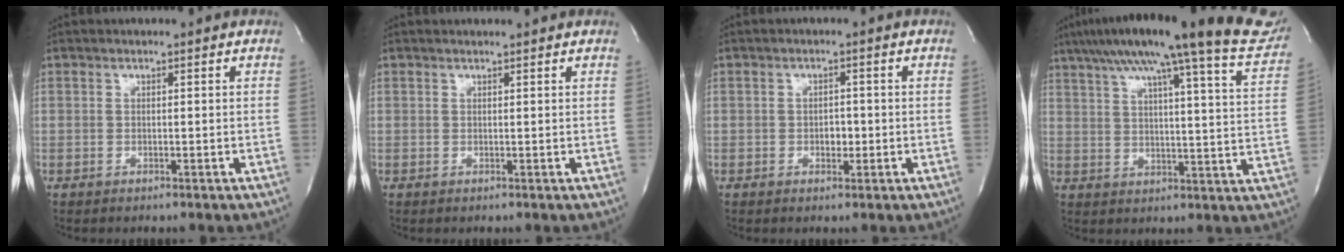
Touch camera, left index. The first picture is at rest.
{"total": 1.5, "force": [1.5, -0.1, 0.3], "torque": [-0.008, 0.007, 0.021]}
{"total": 1.9, "force": [-0.6, 1.3, 1.4], "torque": [-0.019, 0.004, -0.008]}
{"total": 28.6, "force": [23.3, 1.9, 16.5], "torque": [-0.240, -0.017, 0.290]}